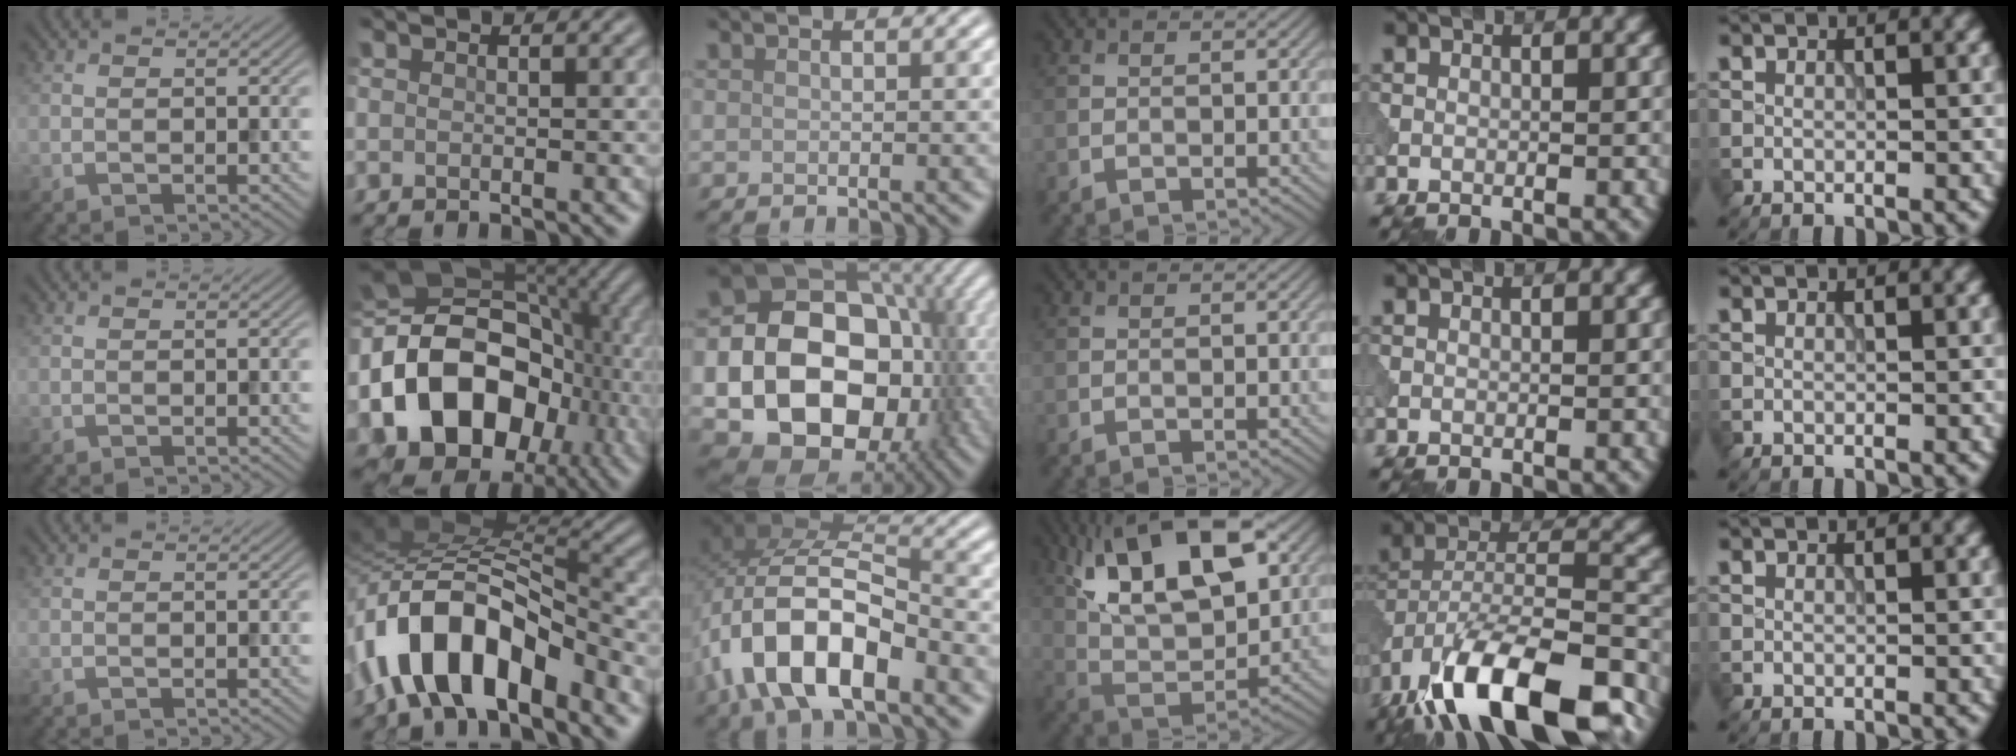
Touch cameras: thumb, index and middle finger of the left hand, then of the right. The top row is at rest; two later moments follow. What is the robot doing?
{"motion": "extract", "object": "peg toy"}